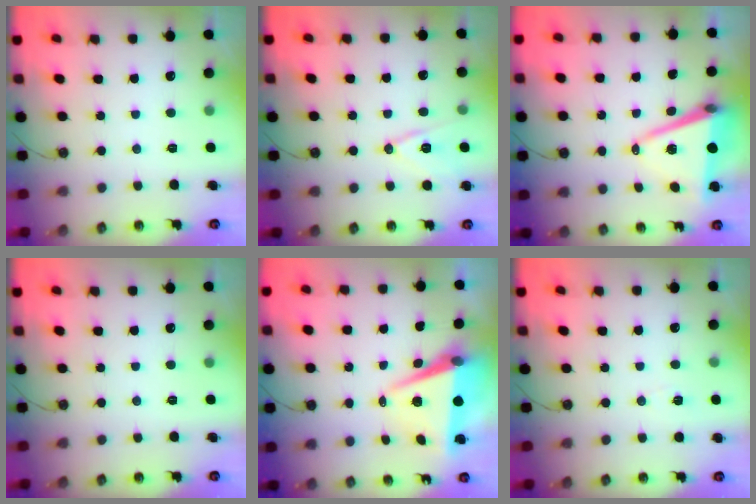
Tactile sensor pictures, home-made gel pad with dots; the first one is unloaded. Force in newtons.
{"total": 10.8, "press": 10.3, "slide": 3.5}
{"total": 11.2, "press": 10.4, "slide": 4.0}
{"total": 0.0}
{"total": 8.4, "press": 7.2, "slide": 4.4}
{"total": 4.2, "press": 3.8, "slide": 1.8}